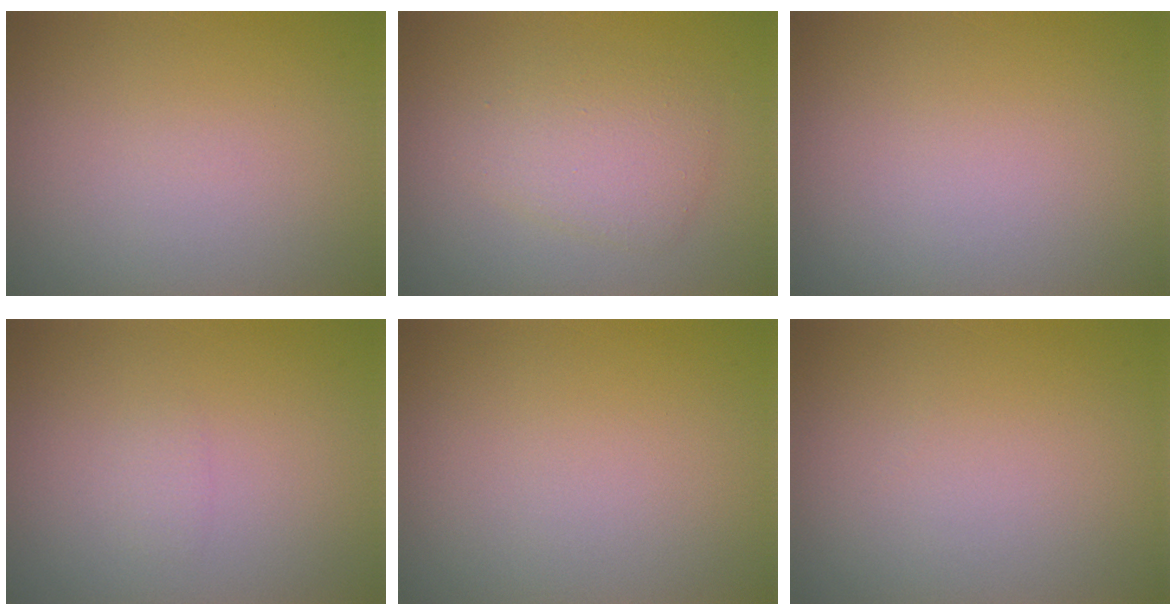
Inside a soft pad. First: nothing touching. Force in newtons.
{"total": 2.8, "press": 2.8, "slide": 0.2}
{"total": 0.0}
{"total": 0.6, "press": 0.6, "slide": 0.1}
{"total": 0.0}
{"total": 0.0}